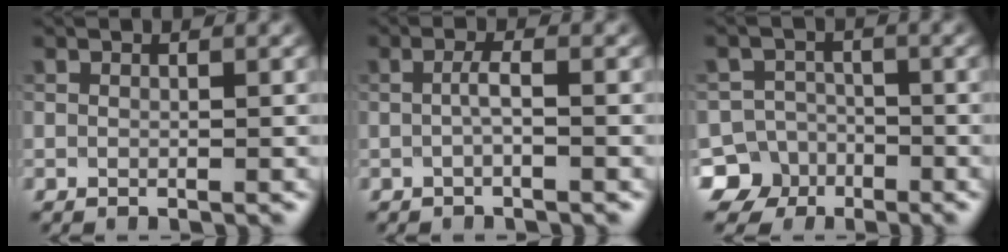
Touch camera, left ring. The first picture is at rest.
{"total": 1.3, "force": [-0.4, 0.1, 1.3], "torque": [-0.025, 0.004, -0.010]}
{"total": 7.5, "force": [-4.7, 5.8, 0.6], "torque": [0.008, -0.016, -0.096]}